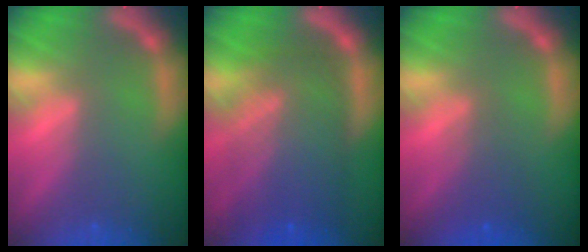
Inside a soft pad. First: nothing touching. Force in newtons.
{"total": 10.1}
{"total": 2.5}